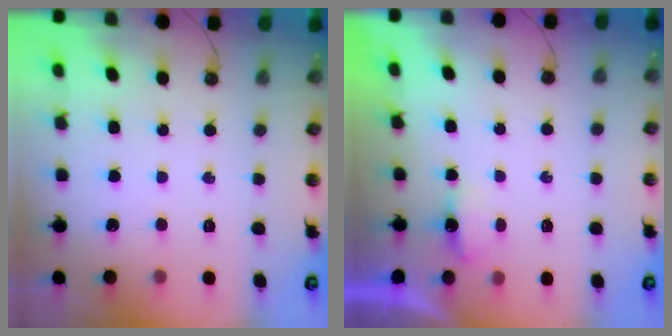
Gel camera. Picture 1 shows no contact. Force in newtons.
{"total": 3.1, "press": 3.1, "slide": 0.6}